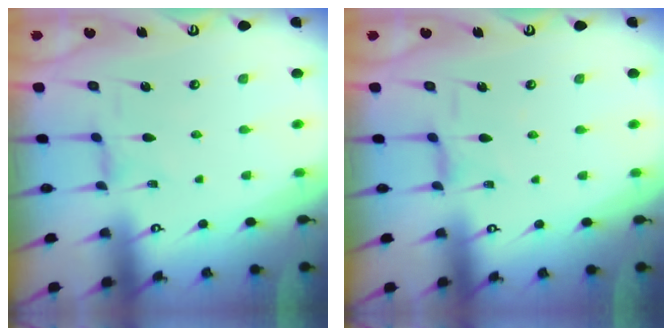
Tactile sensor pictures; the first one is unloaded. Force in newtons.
{"total": 2.3, "press": 2.3, "slide": 0.5}